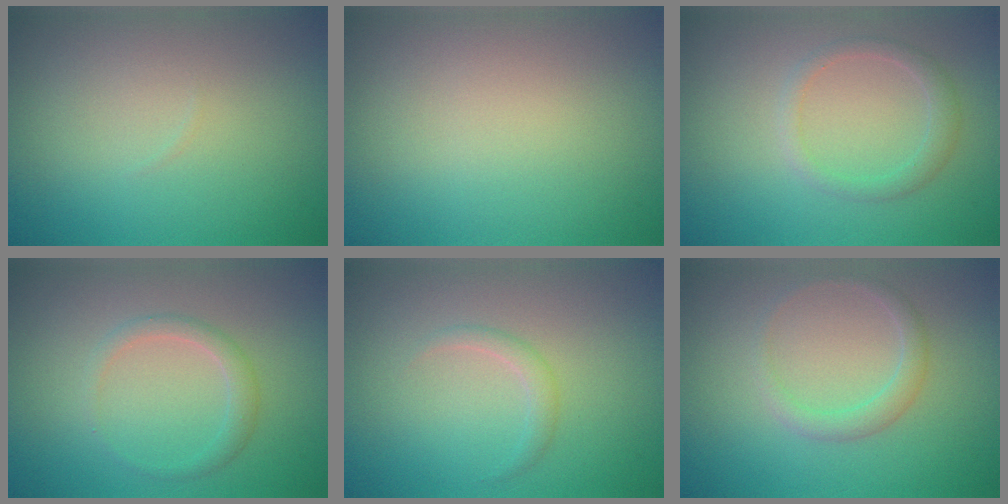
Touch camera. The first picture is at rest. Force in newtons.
{"total": 0.0}
{"total": 1.7, "press": 1.7, "slide": 0.1}
{"total": 1.6, "press": 1.6, "slide": 0.1}
{"total": 1.1, "press": 1.1, "slide": 0.1}
{"total": 1.7, "press": 1.7, "slide": 0.2}